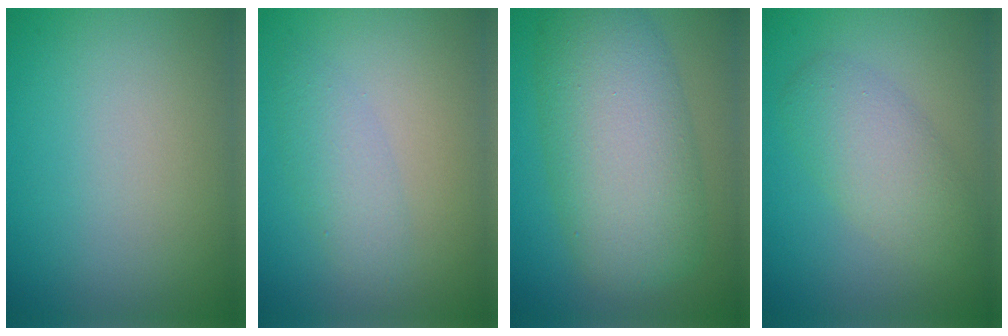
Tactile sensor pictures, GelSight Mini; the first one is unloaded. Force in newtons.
{"total": 2.2, "press": 2.2, "slide": 0.1}
{"total": 9.9, "press": 9.9, "slide": 0.4}
{"total": 4.1, "press": 4.1, "slide": 0.1}